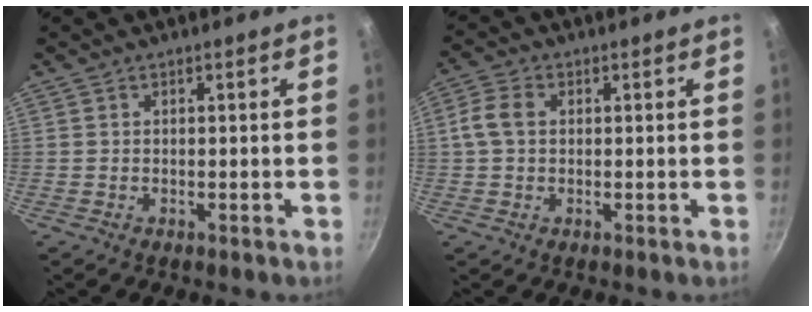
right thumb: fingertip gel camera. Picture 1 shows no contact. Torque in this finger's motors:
{"motor_torque": [-0.41, 0.43, 0.27, -0.16, 0.02]}